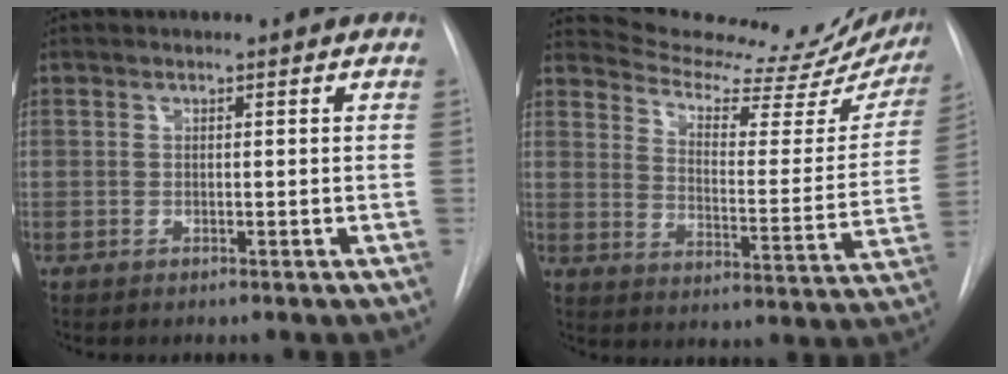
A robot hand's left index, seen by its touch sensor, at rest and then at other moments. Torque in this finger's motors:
{"motor_torque": [0.71, -1.42, -0.13, -0.02]}